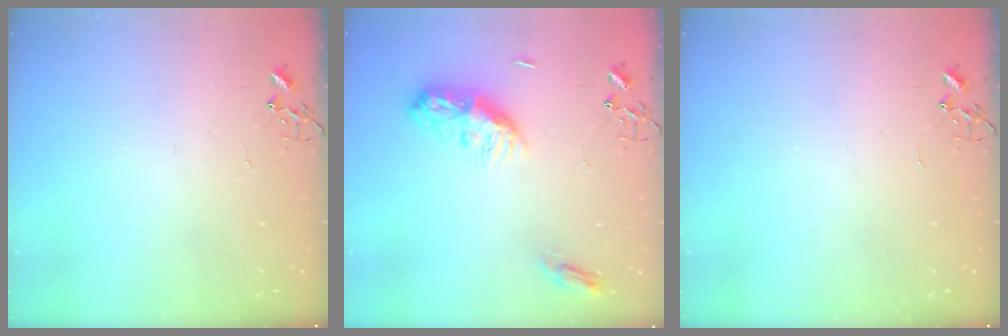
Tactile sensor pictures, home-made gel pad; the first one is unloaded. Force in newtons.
{"total": 11.2, "press": 11.2, "slide": 0.8}
{"total": 0.0}